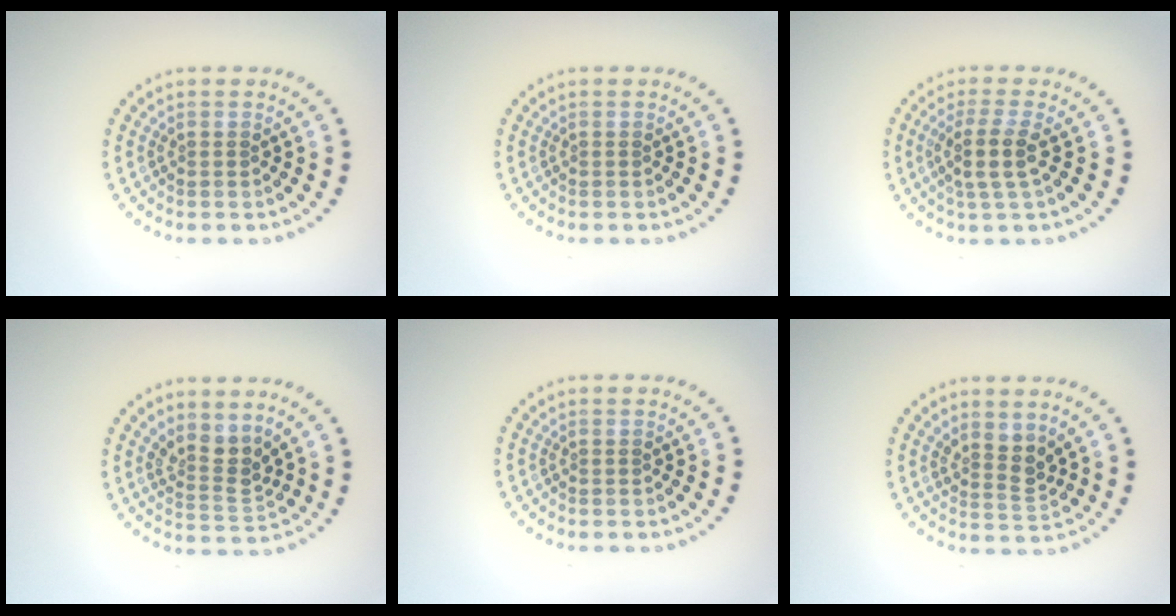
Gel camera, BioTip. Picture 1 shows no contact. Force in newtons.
{"total": 0.0}
{"total": 2.7, "press": 2.2, "slide": 1.6}
{"total": 2.8, "press": 2.0, "slide": 1.9}
{"total": 0.0}
{"total": 2.2, "press": 1.7, "slide": 1.3}